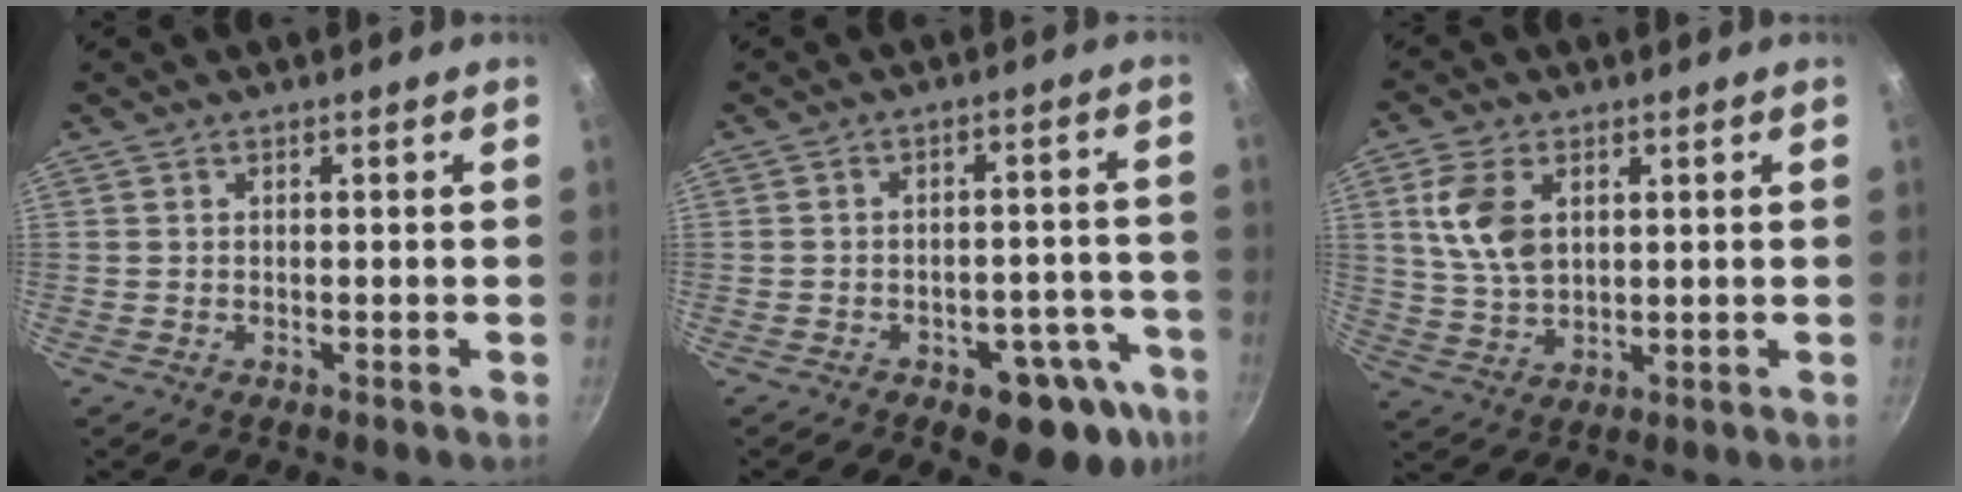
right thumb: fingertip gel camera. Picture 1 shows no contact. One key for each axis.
{"total": 12.7, "fx": -7.0, "fy": 6.7, "fz": 8.3, "tx": -0.041, "ty": 0.047, "tz": -0.083}
{"total": 9.4, "fx": 2.8, "fy": 5.8, "fz": 6.8, "tx": -0.127, "ty": -0.014, "tz": 0.058}